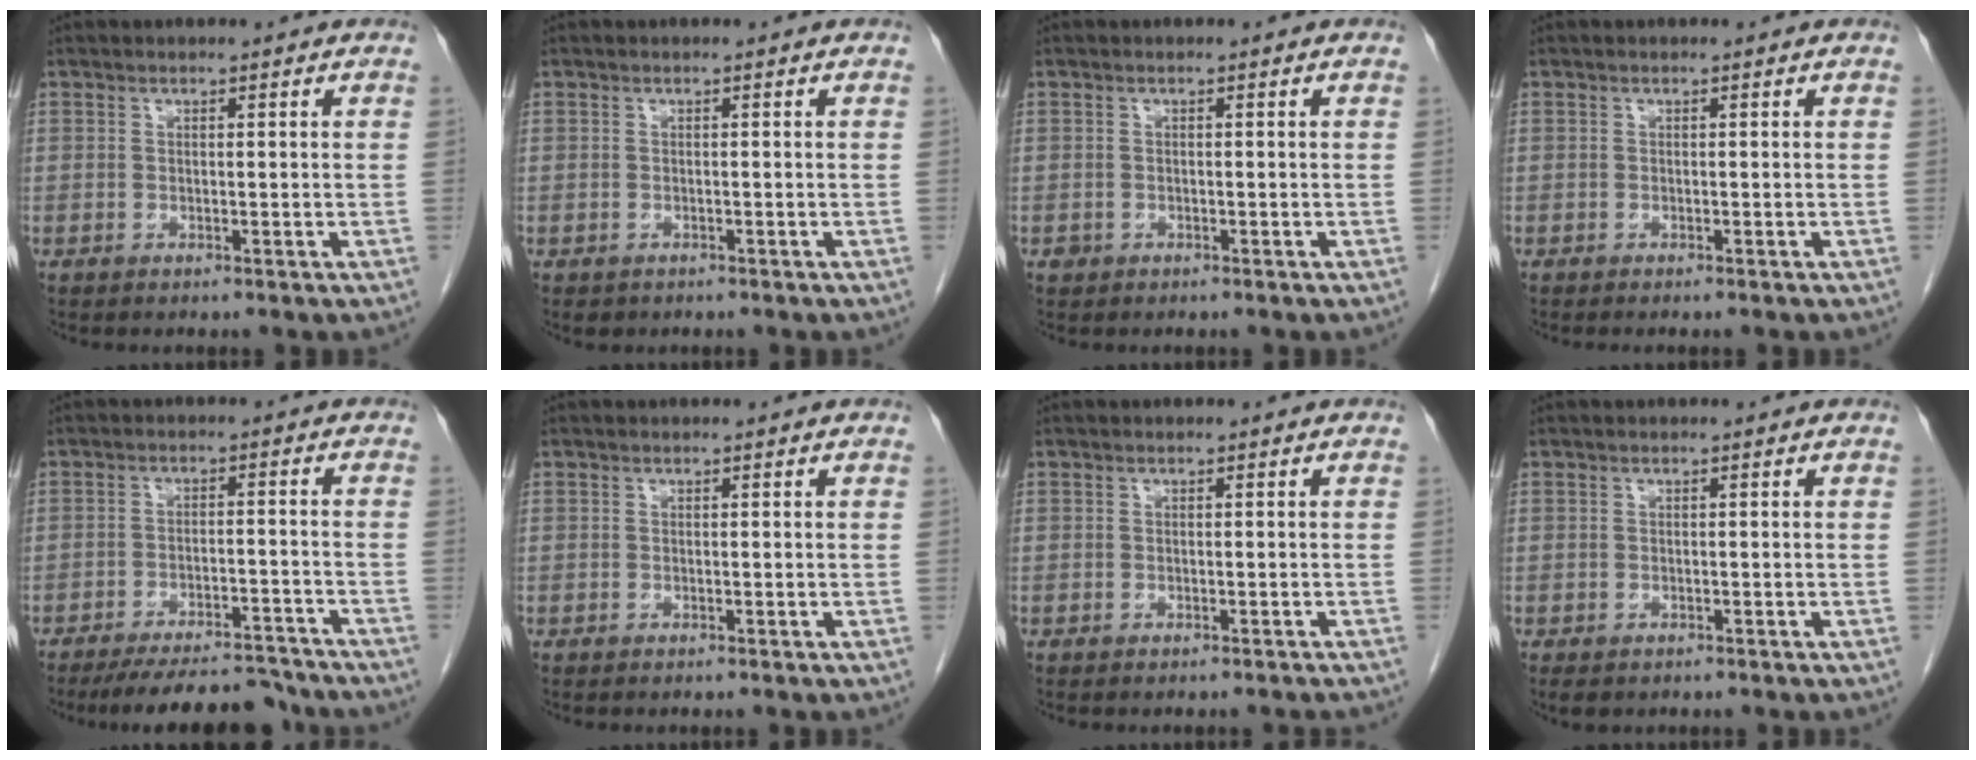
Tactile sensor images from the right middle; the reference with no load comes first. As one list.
[{"total": 0.9, "force": [-0.5, 0.8, 0.1], "torque": [-0.007, 0.003, 0.000]}, {"total": 0.7, "force": [-0.3, 0.7, 0.1], "torque": [-0.003, 0.003, -0.005]}, {"total": 1.2, "force": [-1.1, 0.1, 0.6], "torque": [-0.009, -0.003, -0.013]}, {"total": 12.1, "force": [-11.3, 2.2, 3.7], "torque": [-0.051, 0.006, -0.161]}, {"total": 0.0}, {"total": 3.5, "force": [-3.2, 0.7, 1.0], "torque": [-0.016, -0.008, -0.034]}, {"total": 2.2, "force": [-1.6, 1.2, 1.0], "torque": [-0.013, -0.002, -0.016]}]